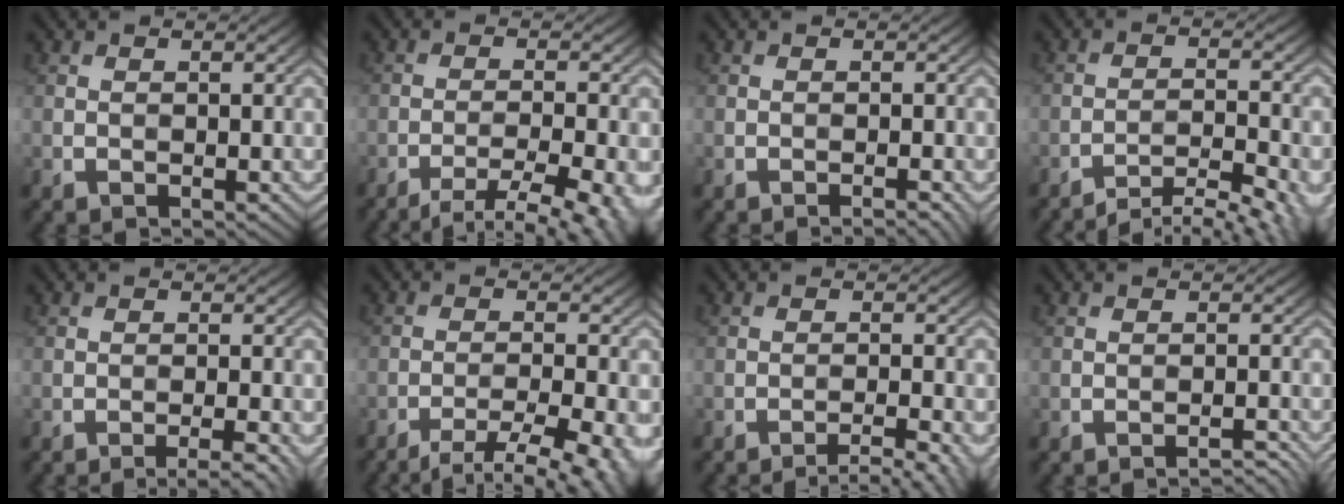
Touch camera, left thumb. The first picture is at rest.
{"total": 7.6, "force": [-5.3, 1.6, 5.2], "torque": [-0.089, -0.005, -0.071]}
{"total": 1.1, "force": [-0.8, 0.1, 0.8], "torque": [-0.006, 0.003, -0.015]}
{"total": 8.0, "force": [-6.9, 1.5, 3.8], "torque": [-0.064, 0.005, -0.095]}
{"total": 3.1, "force": [-1.8, 0.4, 2.5], "torque": [-0.035, 0.008, -0.033]}
{"total": 8.4, "force": [-6.0, 1.9, 5.5], "torque": [-0.094, -0.007, -0.077]}
{"total": 5.3, "force": [-4.0, 0.9, 3.3], "torque": [-0.050, 0.011, -0.062]}
{"total": 2.1, "force": [-1.9, 0.2, 0.9], "torque": [-0.004, 0.008, -0.031]}